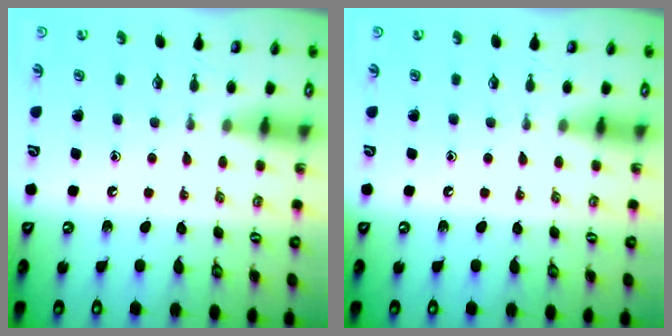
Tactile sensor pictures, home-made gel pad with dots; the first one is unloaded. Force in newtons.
{"total": 0.0}